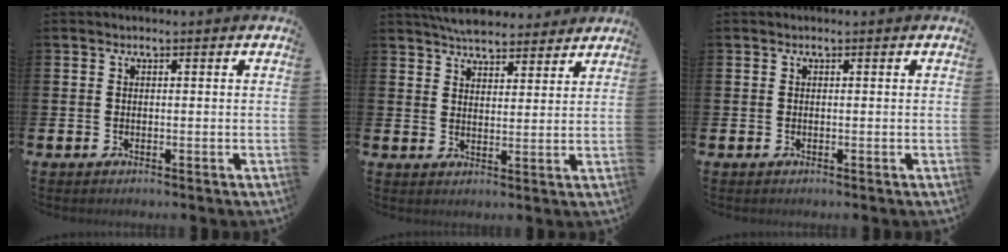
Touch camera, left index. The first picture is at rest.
{"total": 5.5, "force": [5.4, 1.1, 0.7], "torque": [-0.013, -0.028, 0.095]}
{"total": 0.0}